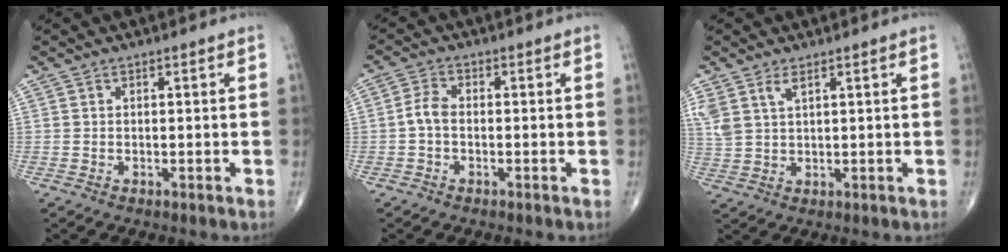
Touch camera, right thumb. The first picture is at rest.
{"total": 3.1, "force": [-0.7, 1.9, 2.4], "torque": [-0.048, 0.010, -0.021]}
{"total": 4.7, "force": [2.8, 2.1, 3.2], "torque": [-0.072, -0.004, 0.064]}